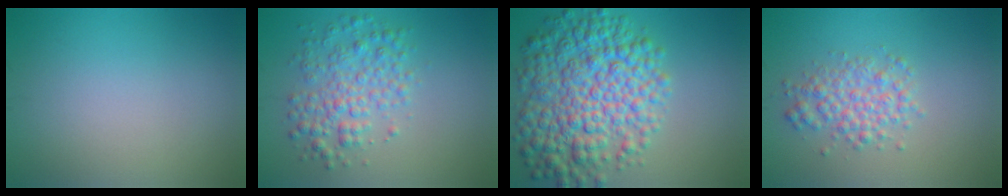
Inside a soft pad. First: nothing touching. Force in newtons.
{"total": 4.0, "press": 4.0, "slide": 0.1}
{"total": 9.7, "press": 9.7, "slide": 0.3}
{"total": 3.2, "press": 3.2, "slide": 0.1}